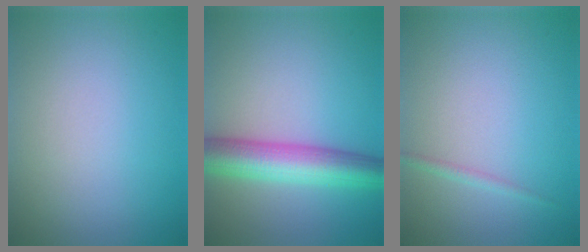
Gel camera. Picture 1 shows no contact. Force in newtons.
{"total": 7.0, "press": 7.0, "slide": 0.2}
{"total": 0.8, "press": 0.8, "slide": 0.0}